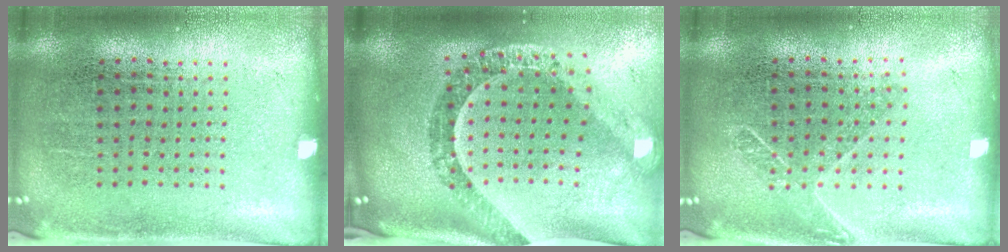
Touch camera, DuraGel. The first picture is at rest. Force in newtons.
{"total": 2.3, "press": 1.9, "slide": 1.3}
{"total": 1.5, "press": 1.2, "slide": 0.9}